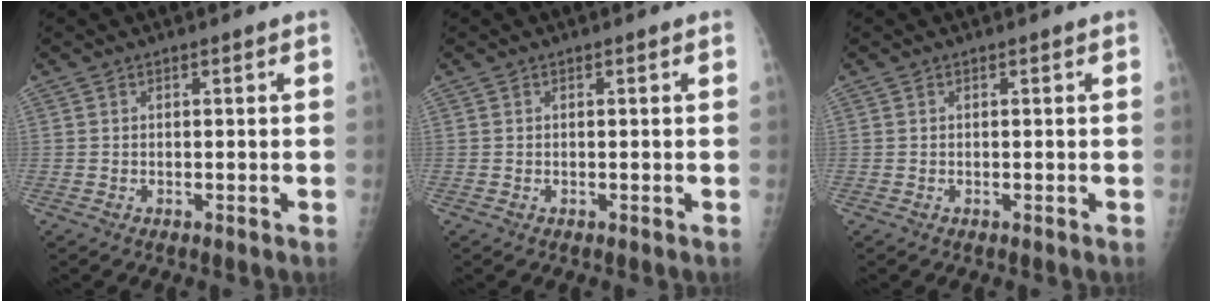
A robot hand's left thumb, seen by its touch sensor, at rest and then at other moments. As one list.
[{"total": 0.0}, {"total": 0.0}]